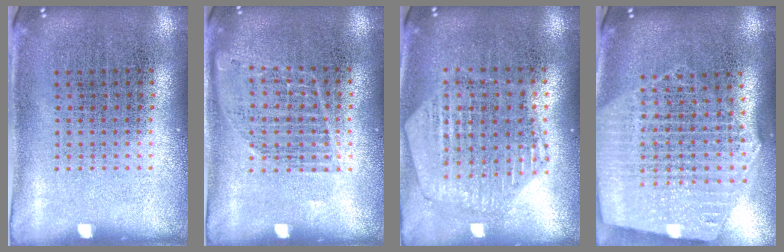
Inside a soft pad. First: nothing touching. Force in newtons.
{"total": 1.0, "press": 1.0, "slide": 0.3}
{"total": 1.2, "press": 1.2, "slide": 0.2}
{"total": 2.7, "press": 2.3, "slide": 1.4}